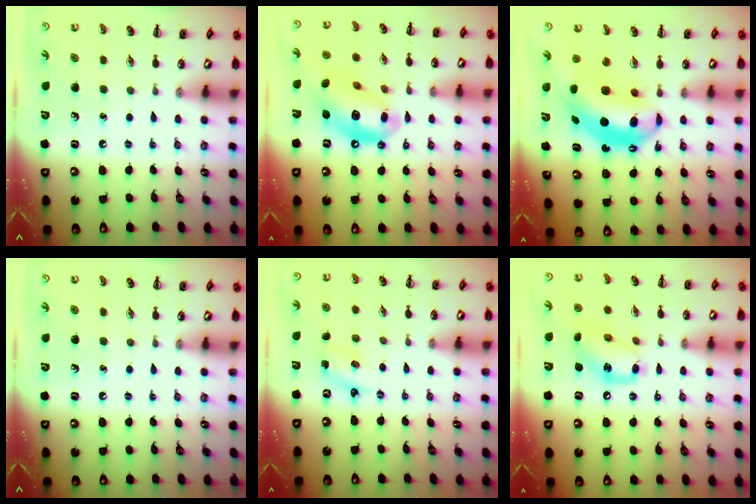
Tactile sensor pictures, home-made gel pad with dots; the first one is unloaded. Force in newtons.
{"total": 15.7, "press": 15.2, "slide": 3.7}
{"total": 9.5, "press": 9.2, "slide": 2.5}
{"total": 0.0}
{"total": 1.4, "press": 1.3, "slide": 0.3}
{"total": 12.7, "press": 12.5, "slide": 2.2}